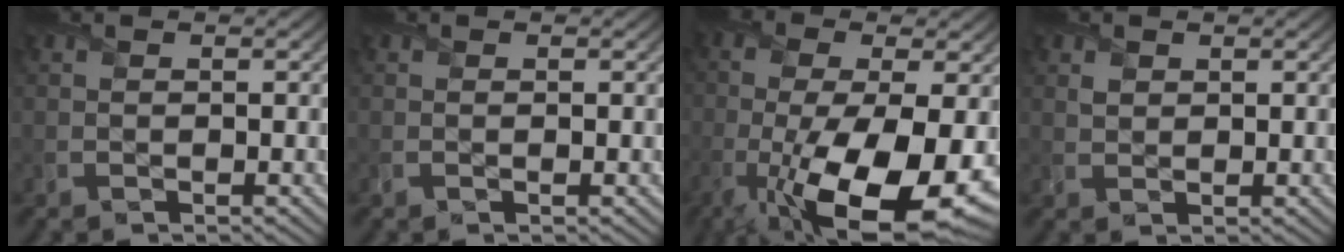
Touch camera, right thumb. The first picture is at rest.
{"total": 0.0}
{"total": 16.5, "force": [-5.8, 6.8, 13.9], "torque": [-0.283, -0.039, -0.087]}
{"total": 1.1, "force": [0.7, 0.8, 0.3], "torque": [-0.008, 0.000, 0.016]}